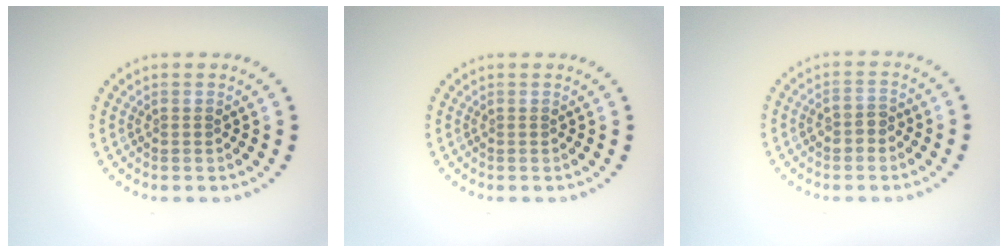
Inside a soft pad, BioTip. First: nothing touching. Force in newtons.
{"total": 0.0}
{"total": 1.7, "press": 1.7, "slide": 0.4}